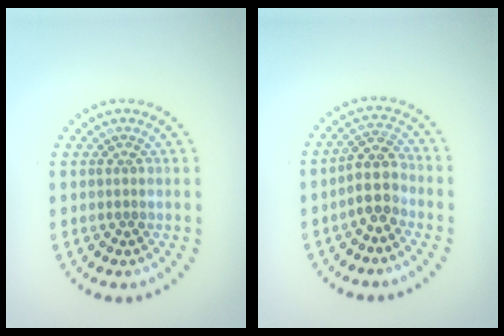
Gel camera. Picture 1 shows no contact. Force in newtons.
{"total": 3.0, "press": 2.6, "slide": 1.4}